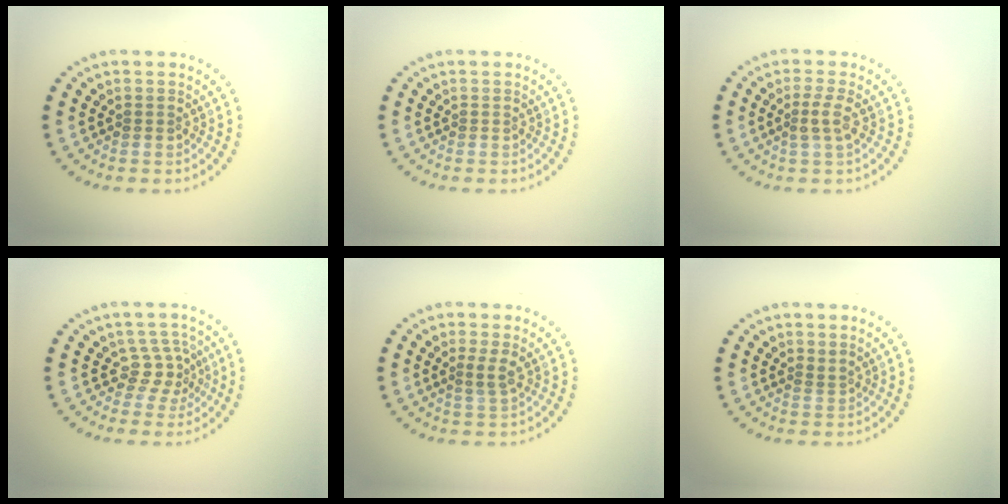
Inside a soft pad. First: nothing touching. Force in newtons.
{"total": 0.0}
{"total": 1.7, "press": 1.4, "slide": 1.0}
{"total": 2.3, "press": 1.5, "slide": 1.7}
{"total": 1.4, "press": 1.1, "slide": 0.9}
{"total": 0.6, "press": 0.3, "slide": 0.5}